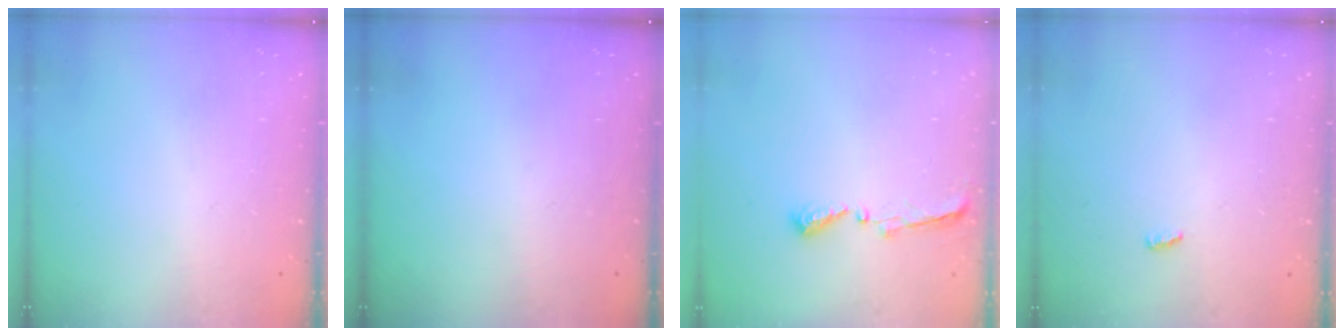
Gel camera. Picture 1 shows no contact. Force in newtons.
{"total": 0.0}
{"total": 5.5, "press": 5.5, "slide": 0.5}
{"total": 2.9, "press": 2.6, "slide": 1.3}